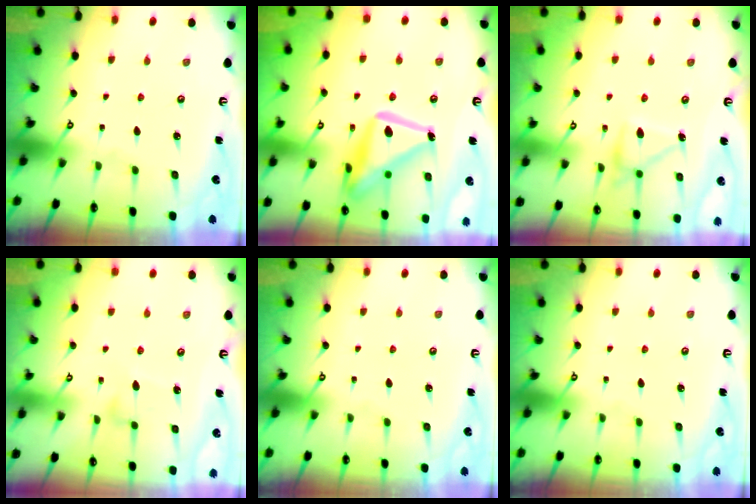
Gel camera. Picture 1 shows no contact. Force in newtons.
{"total": 19.0, "press": 18.9, "slide": 1.4}
{"total": 15.6, "press": 15.5, "slide": 1.0}
{"total": 3.3, "press": 3.3, "slide": 0.2}
{"total": 0.0}
{"total": 0.0}